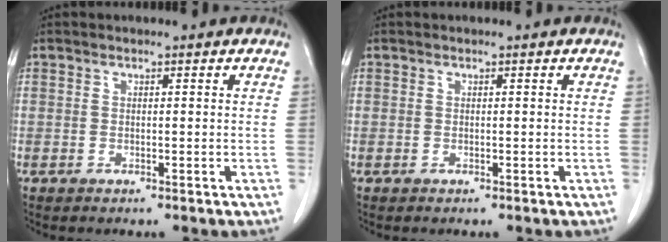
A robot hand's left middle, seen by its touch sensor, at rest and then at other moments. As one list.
[{"total": 0.0}]